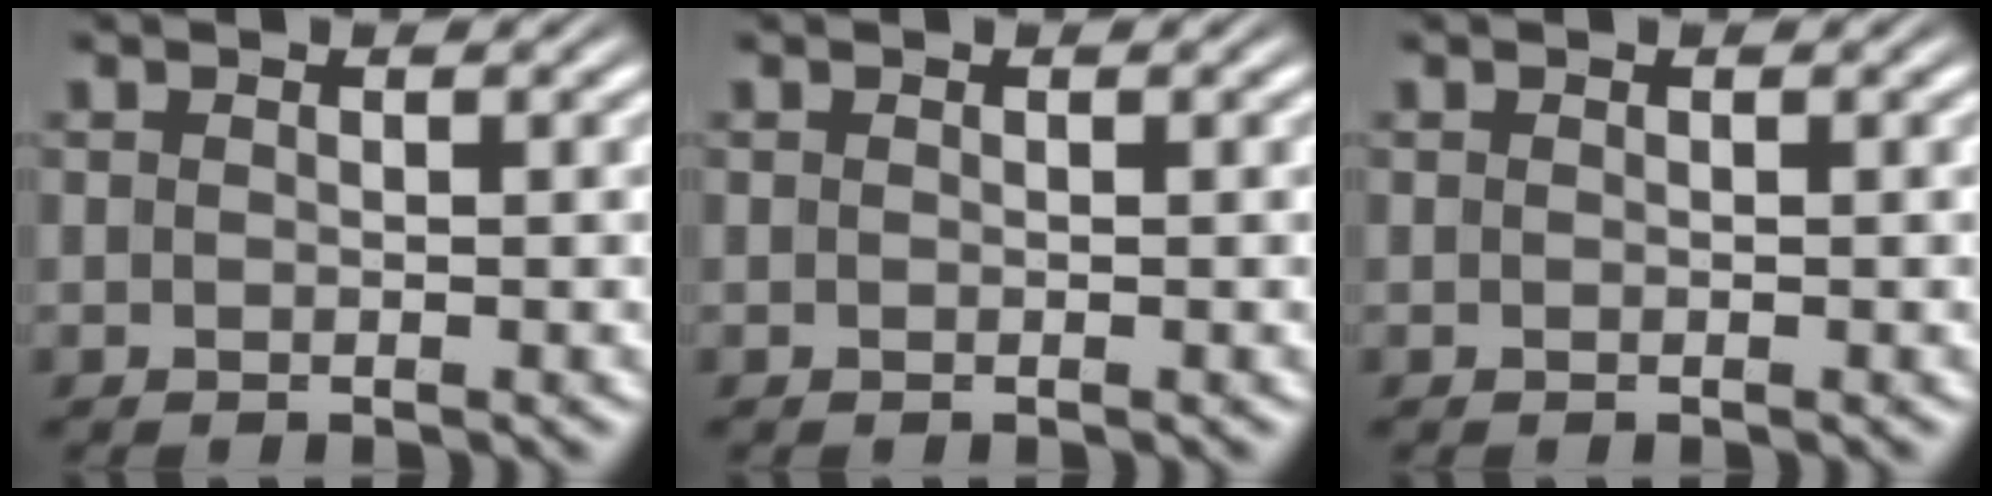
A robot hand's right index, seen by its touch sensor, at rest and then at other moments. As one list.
[{"total": 0.0}, {"total": 0.0}]